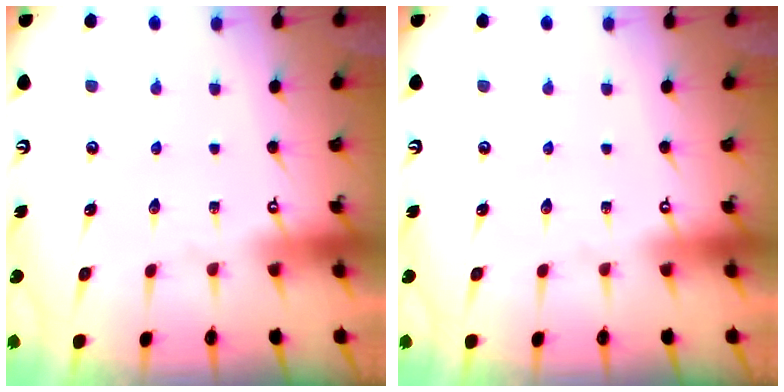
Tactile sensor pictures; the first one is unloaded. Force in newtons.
{"total": 0.0}